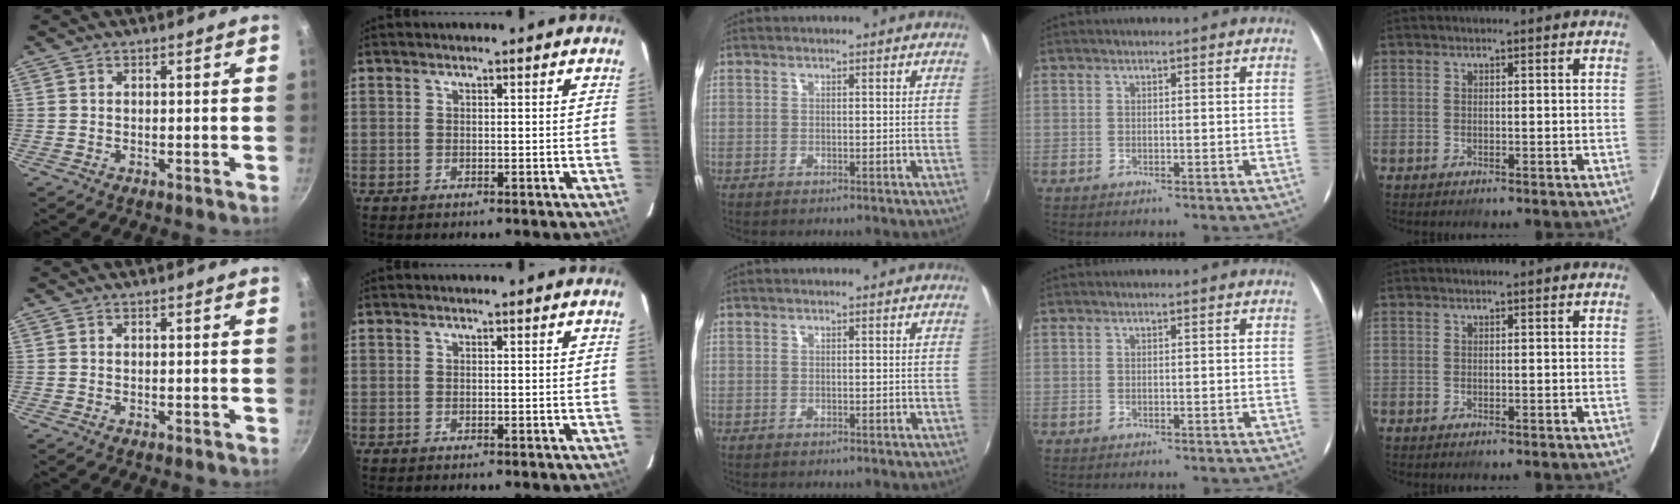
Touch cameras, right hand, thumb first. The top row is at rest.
{}